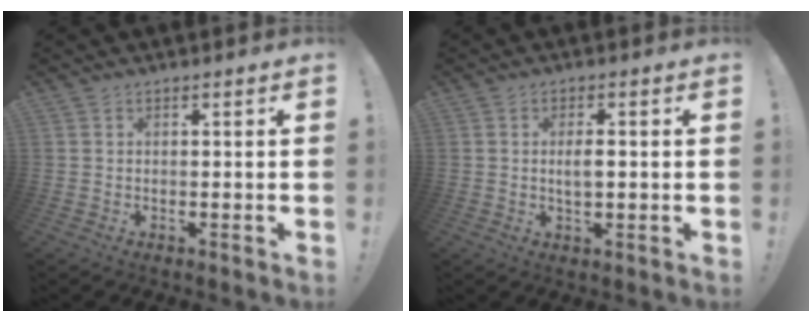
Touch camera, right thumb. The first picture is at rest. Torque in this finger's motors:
{"motor_torque": [0.06, -0.05, 0.11, 0.22, 0.03]}